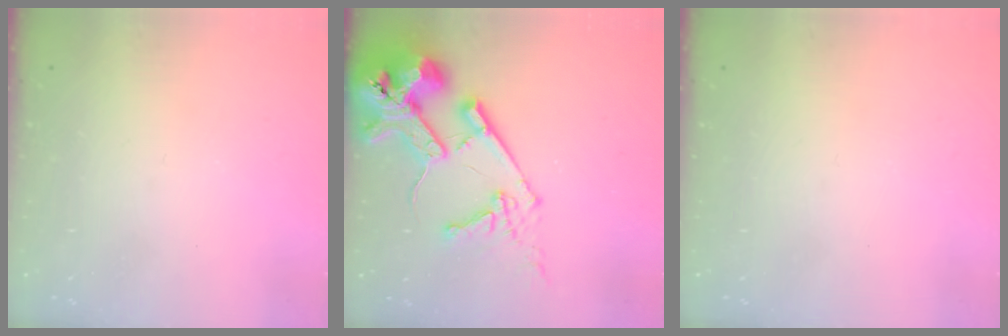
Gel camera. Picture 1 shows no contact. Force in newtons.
{"total": 19.2, "press": 19.1, "slide": 2.3}
{"total": 0.0}